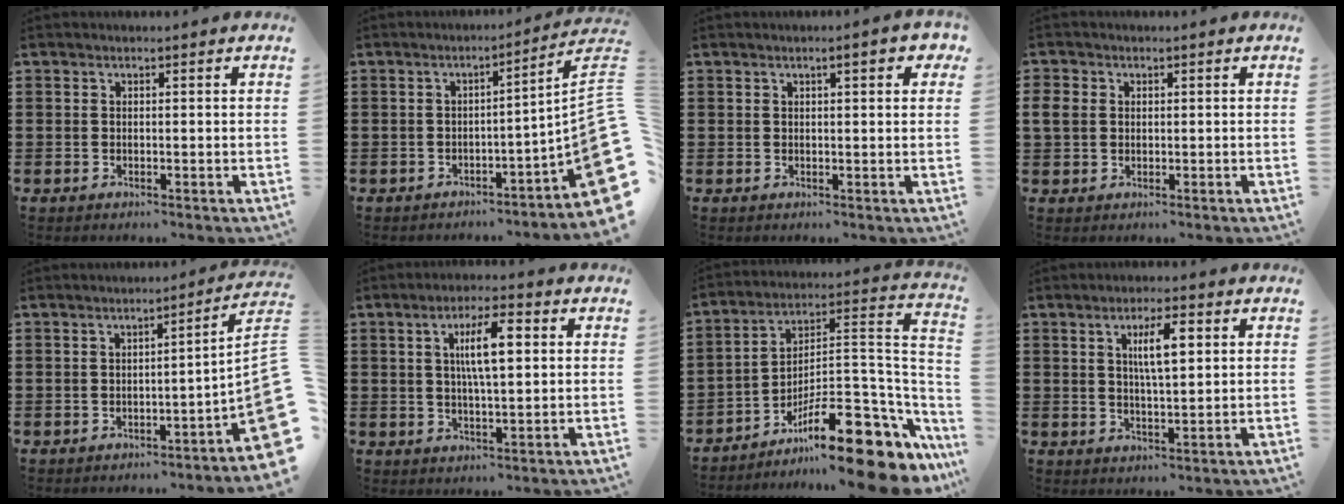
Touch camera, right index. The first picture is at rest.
{"total": 7.4, "force": [-1.7, 1.4, 7.1], "torque": [-0.094, -0.028, -0.031]}
{"total": 2.7, "force": [1.1, 0.5, 2.4], "torque": [-0.040, 0.002, 0.015]}
{"total": 2.5, "force": [0.4, 2.2, 1.1], "torque": [-0.036, 0.005, 0.002]}
{"total": 4.9, "force": [-1.9, 0.2, 4.6], "torque": [-0.069, -0.027, -0.035]}
{"total": 7.3, "force": [1.5, 2.0, 6.9], "torque": [-0.126, 0.007, 0.021]}
{"total": 16.2, "force": [-11.1, 3.7, 11.1], "torque": [-0.167, 0.035, -0.193]}
{"total": 5.9, "force": [1.7, 1.6, 5.4], "torque": [-0.094, 0.001, 0.023]}